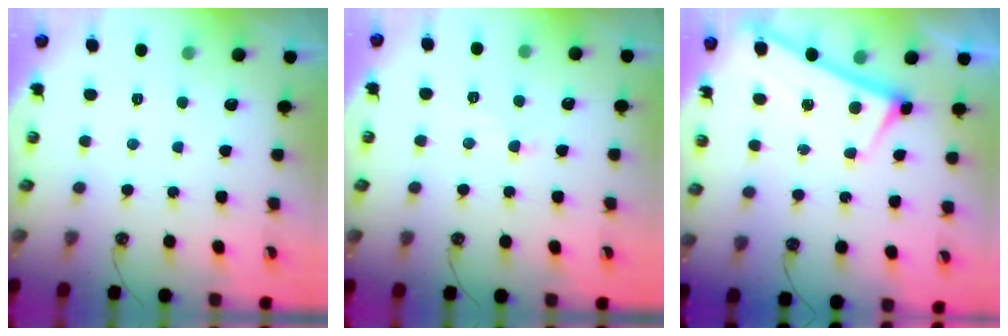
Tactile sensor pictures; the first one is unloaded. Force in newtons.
{"total": 1.3, "press": 1.2, "slide": 0.5}
{"total": 2.8, "press": 2.8, "slide": 0.4}